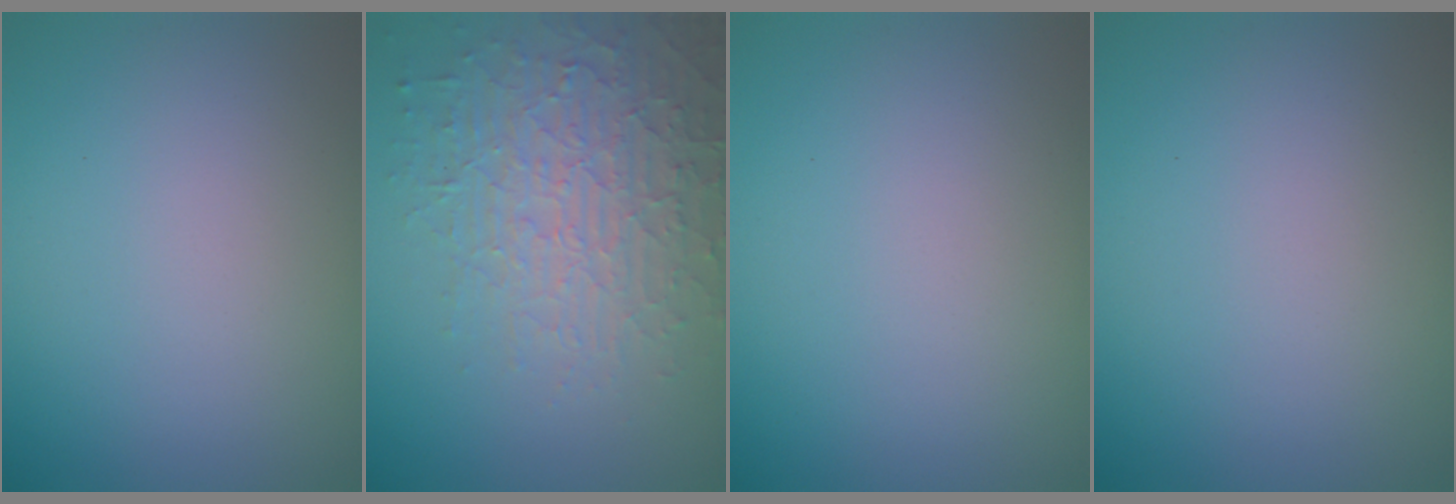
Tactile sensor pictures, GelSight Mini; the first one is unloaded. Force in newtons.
{"total": 5.3, "press": 4.6, "slide": 2.5}
{"total": 0.0}
{"total": 0.0}